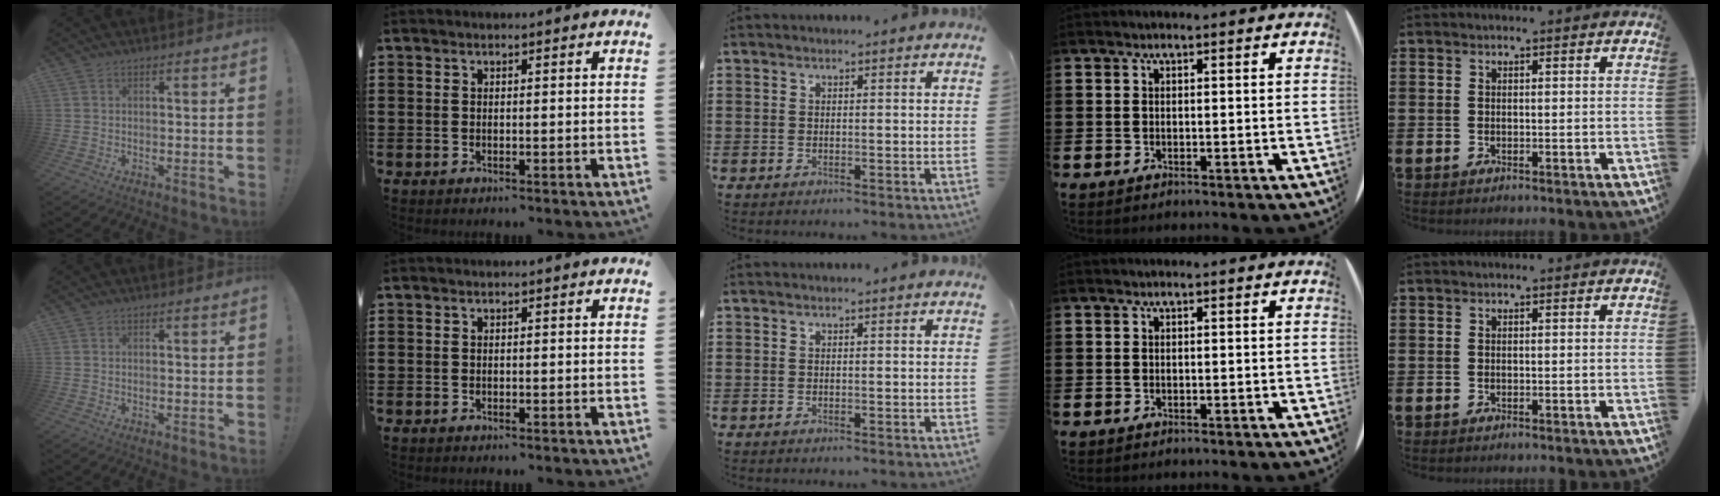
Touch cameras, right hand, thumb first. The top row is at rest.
{}